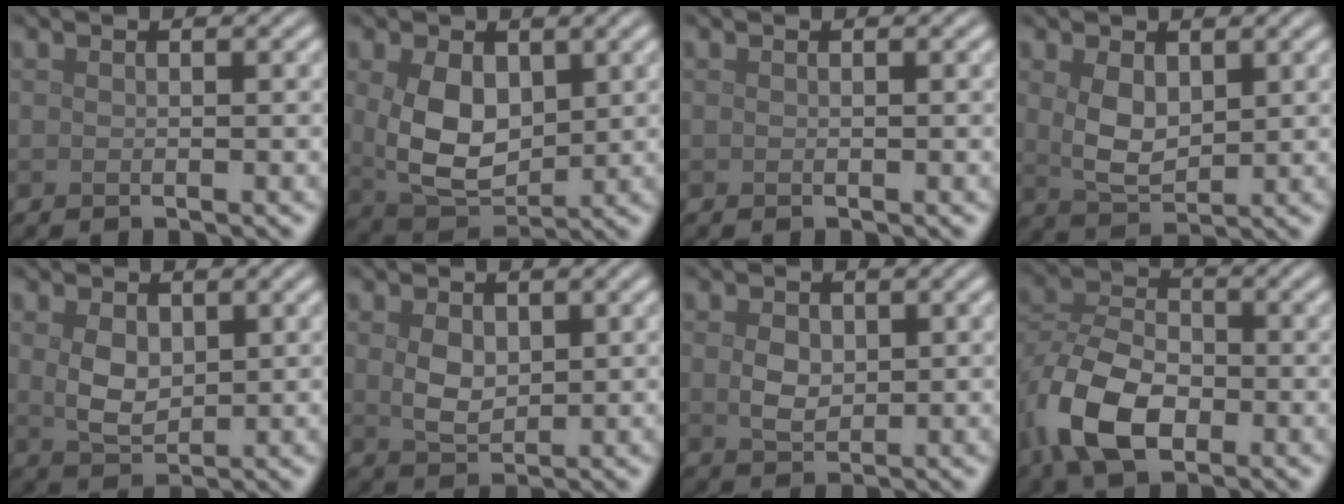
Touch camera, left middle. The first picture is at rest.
{"total": 6.5, "force": [1.0, 4.2, 4.8], "torque": [-0.105, -0.008, 0.030]}
{"total": 0.0}
{"total": 3.7, "force": [0.9, 2.2, 2.8], "torque": [-0.067, -0.005, 0.026]}
{"total": 3.1, "force": [0.7, 2.1, 2.2], "torque": [-0.052, -0.004, 0.021]}
{"total": 2.8, "force": [0.7, 1.9, 2.0], "torque": [-0.045, -0.004, 0.018]}
{"total": 2.3, "force": [0.4, 1.7, 1.5], "torque": [-0.034, -0.004, 0.011]}
{"total": 8.2, "force": [-3.3, 4.9, 5.7], "torque": [-0.125, -0.001, -0.073]}